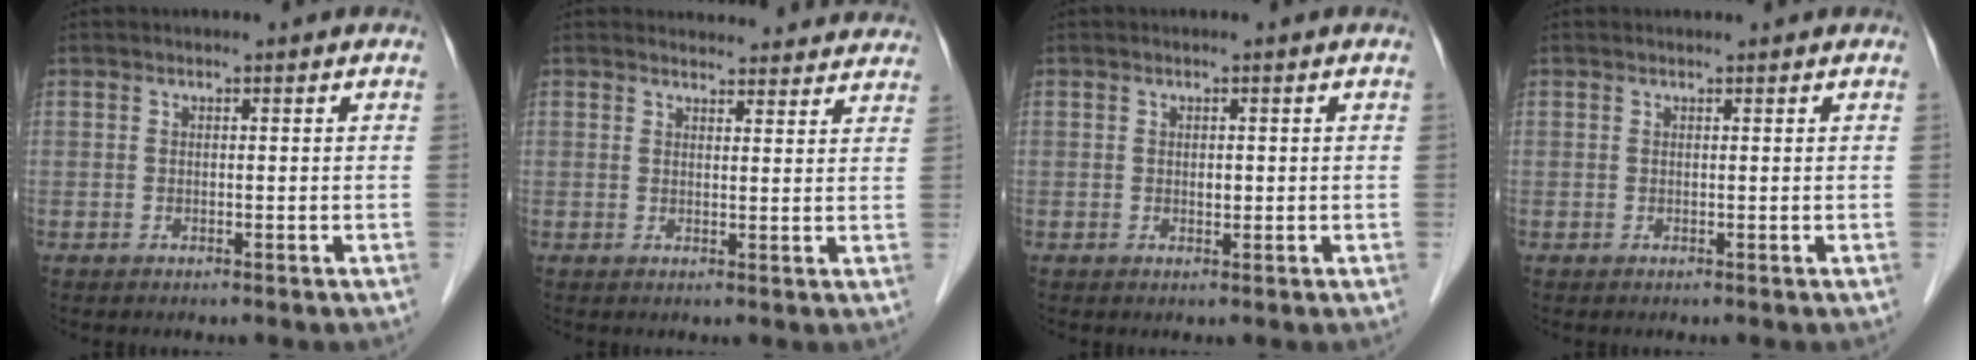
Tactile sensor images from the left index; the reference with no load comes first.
{"total": 12.1, "force": [11.7, 2.7, 1.5], "torque": [0.014, 0.002, 0.111]}
{"total": 0.8, "force": [-0.2, 0.5, 0.6], "torque": [-0.009, -0.003, -0.001]}
{"total": 0.6, "force": [0.5, 0.0, 0.2], "torque": [-0.007, 0.005, 0.009]}